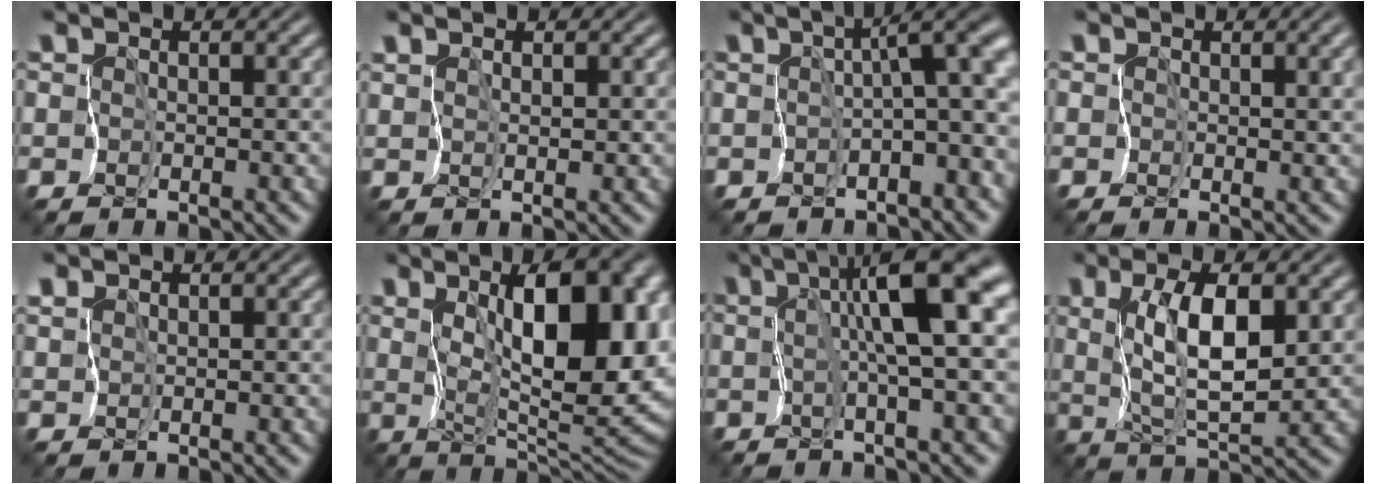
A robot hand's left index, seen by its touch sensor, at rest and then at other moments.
{"total": 0.7, "force": [0.7, 0.0, 0.2], "torque": [-0.001, -0.002, 0.021]}
{"total": 7.4, "force": [-1.2, 2.4, 6.8], "torque": [-0.096, 0.004, -0.023]}
{"total": 2.7, "force": [0.2, 1.4, 2.3], "torque": [-0.023, -0.009, 0.008]}
{"total": 0.6, "force": [0.6, 0.3, -0.1], "torque": [0.006, -0.003, 0.016]}
{"total": 12.4, "force": [3.5, 4.6, 10.9], "torque": [-0.147, 0.000, 0.066]}
{"total": 9.4, "force": [1.8, 1.4, 9.1], "torque": [-0.140, 0.028, 0.022]}
{"total": 5.4, "force": [2.1, 1.5, 4.8], "torque": [-0.095, 0.002, 0.050]}